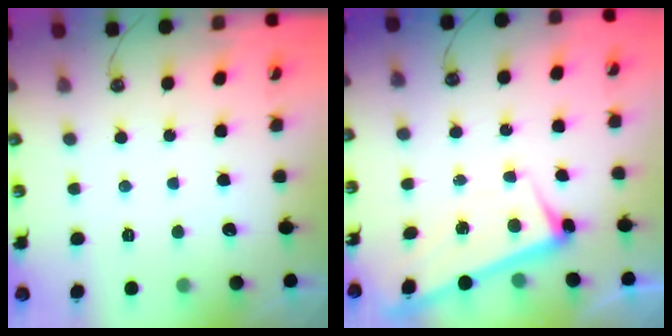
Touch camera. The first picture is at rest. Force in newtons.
{"total": 2.9, "press": 2.9, "slide": 0.4}